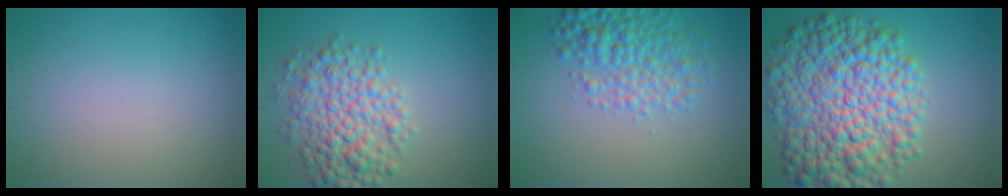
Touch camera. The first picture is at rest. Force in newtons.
{"total": 5.8, "press": 5.8, "slide": 0.0}
{"total": 4.7, "press": 4.7, "slide": 0.1}
{"total": 12.2, "press": 12.2, "slide": 0.3}